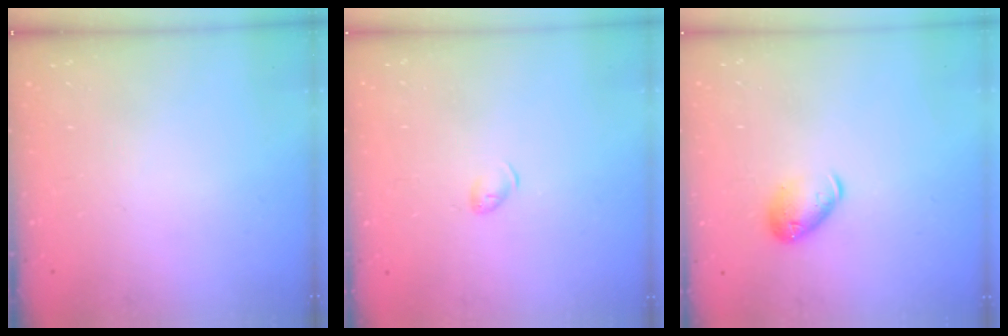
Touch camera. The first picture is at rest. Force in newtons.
{"total": 4.0, "press": 3.9, "slide": 0.7}
{"total": 8.3, "press": 8.2, "slide": 1.2}